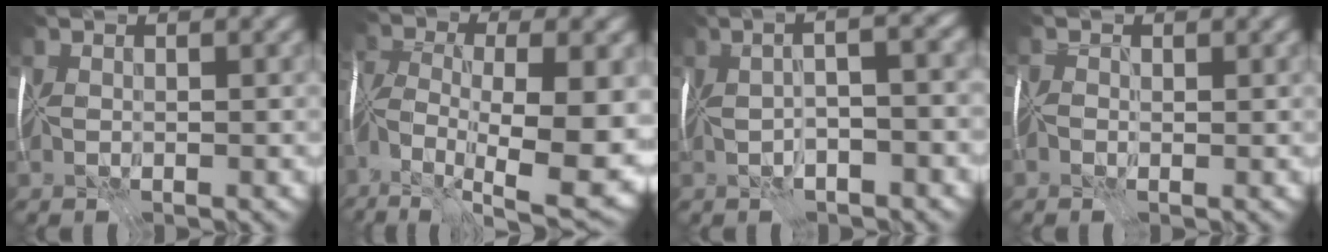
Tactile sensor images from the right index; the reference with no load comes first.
{"total": 12.7, "force": [-5.1, 4.0, 11.0], "torque": [-0.205, -0.006, -0.079]}
{"total": 3.8, "force": [-0.3, 0.3, 3.8], "torque": [-0.060, 0.008, -0.001]}
{"total": 0.6, "force": [-0.6, 0.2, -0.1], "torque": [0.006, 0.006, -0.018]}